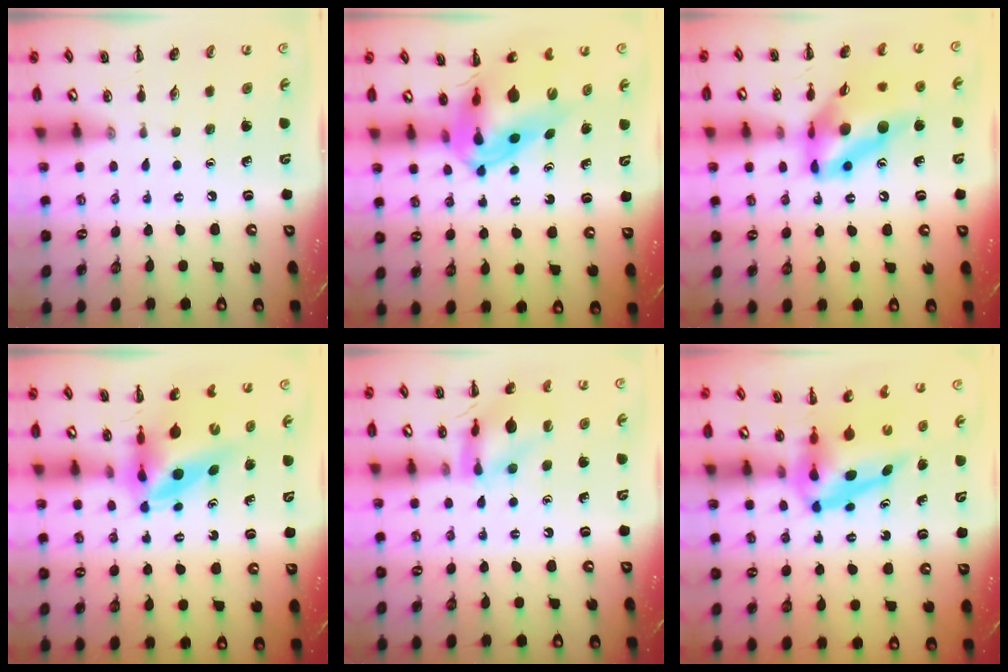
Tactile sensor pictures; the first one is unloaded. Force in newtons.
{"total": 13.0, "press": 12.3, "slide": 4.1}
{"total": 15.1, "press": 14.2, "slide": 5.0}
{"total": 5.4, "press": 5.1, "slide": 1.9}
{"total": 14.0, "press": 13.9, "slide": 1.4}
{"total": 6.8, "press": 6.5, "slide": 1.9}